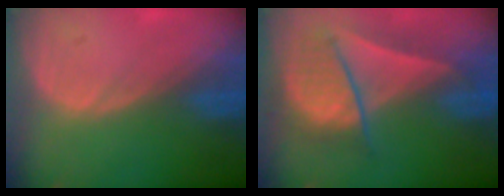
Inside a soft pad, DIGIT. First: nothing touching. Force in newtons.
{"total": 8.2, "press": 7.5, "slide": 3.3}